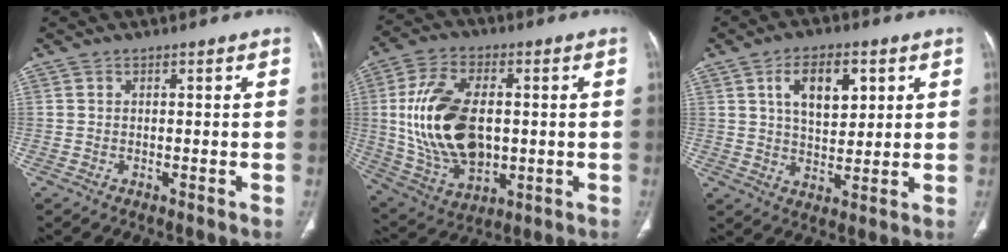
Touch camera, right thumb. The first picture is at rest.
{"total": 19.9, "force": [0.8, 11.9, 16.0], "torque": [-0.301, -0.007, 0.030]}
{"total": 9.8, "force": [3.6, 5.3, 7.4], "torque": [-0.096, -0.011, 0.061]}